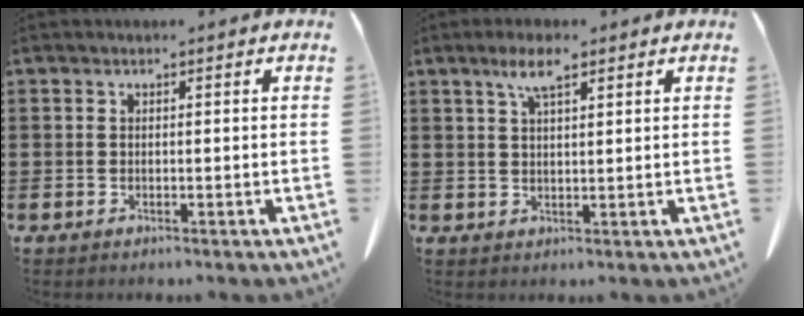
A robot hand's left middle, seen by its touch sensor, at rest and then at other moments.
{"total": 4.4, "force": [2.7, 1.1, 3.4], "torque": [-0.073, 0.008, 0.045]}